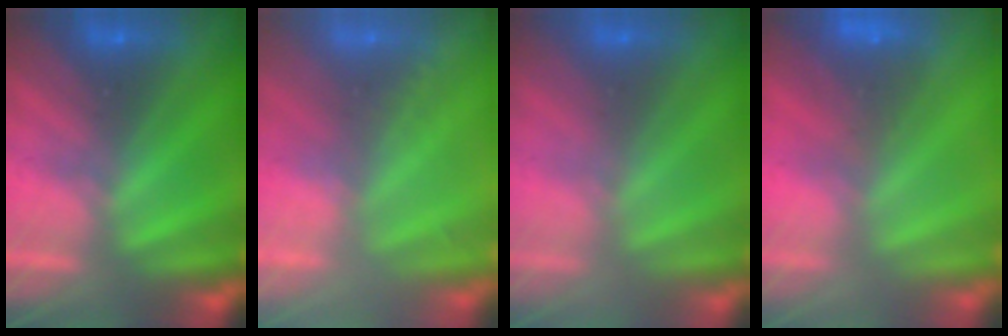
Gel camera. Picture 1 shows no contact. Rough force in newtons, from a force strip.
{"total": 1.6}
{"total": 2.9}
{"total": 9.3}